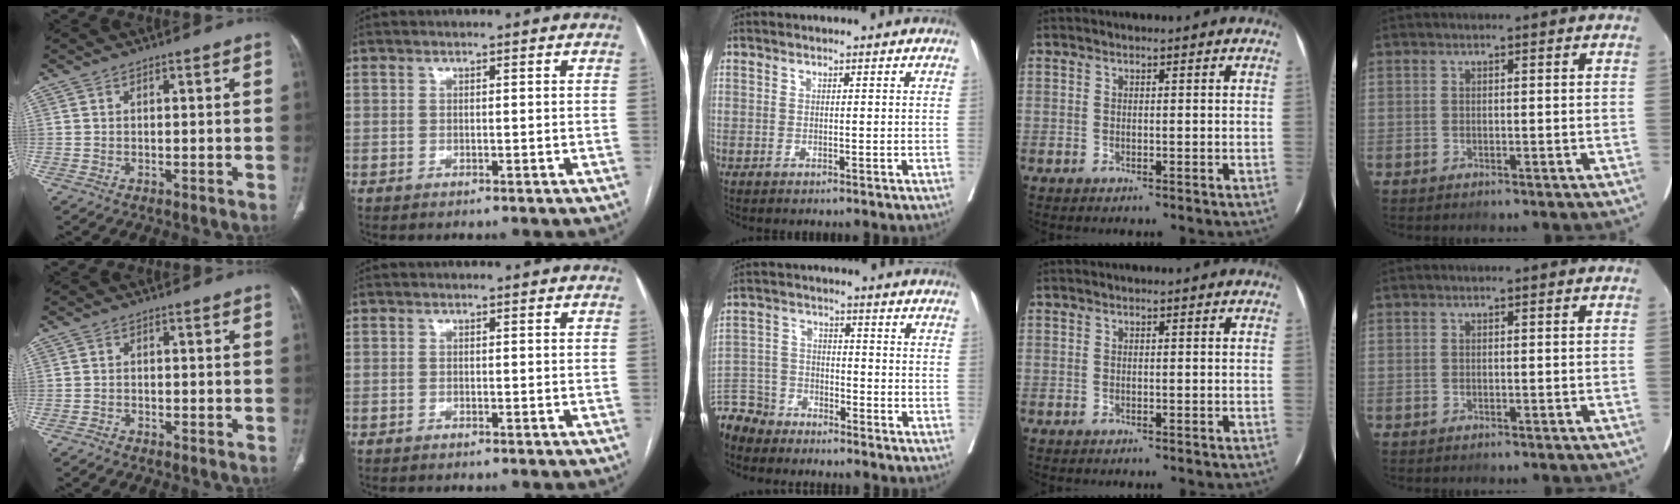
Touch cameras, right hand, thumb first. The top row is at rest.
{"thumb": {"total": 0.8, "force": [-0.8, 0.2, 0.0], "torque": [-0.002, 0.000, -0.020]}, "middle": {"total": 7.0, "force": [-6.4, 2.8, -0.4], "torque": [0.009, 0.005, -0.131]}}